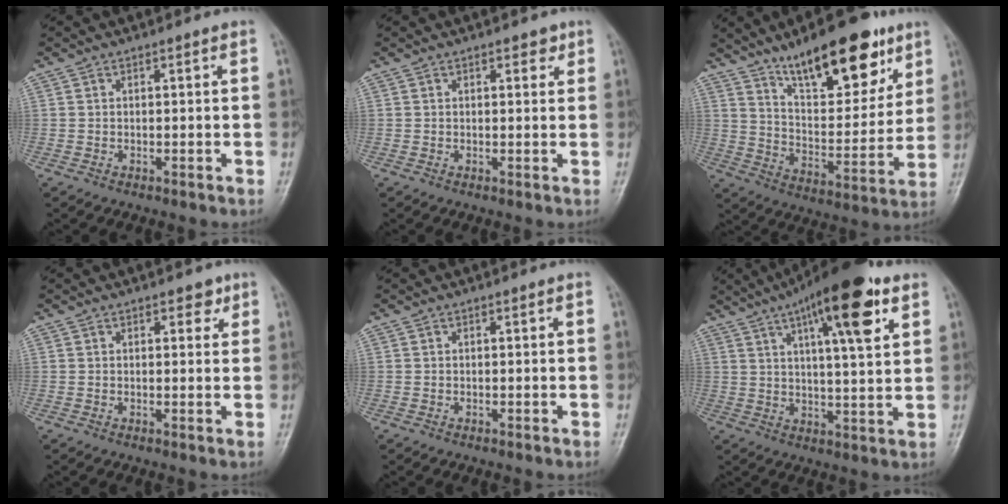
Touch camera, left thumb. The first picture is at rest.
{"total": 2.1, "force": [1.2, 1.1, 1.2], "torque": [-0.004, -0.004, 0.014]}
{"total": 20.6, "force": [13.3, 7.5, 13.9], "torque": [-0.166, -0.065, 0.220]}
{"total": 2.5, "force": [1.4, 1.4, 1.4], "torque": [0.000, -0.005, 0.016]}
{"total": 0.0}
{"total": 17.2, "force": [8.7, 4.4, 14.2], "torque": [-0.202, -0.019, 0.130]}